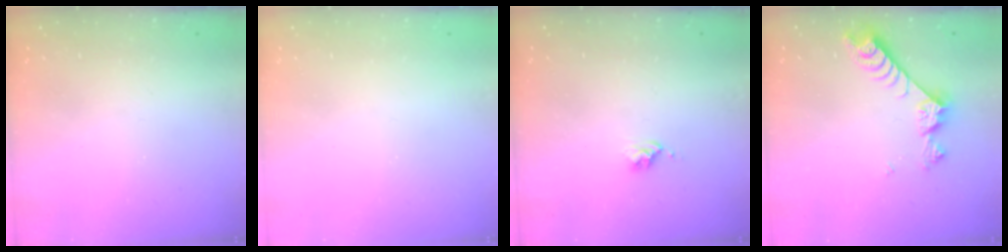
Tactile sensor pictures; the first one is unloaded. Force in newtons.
{"total": 0.0}
{"total": 2.7, "press": 2.6, "slide": 0.4}
{"total": 8.5, "press": 8.4, "slide": 1.4}